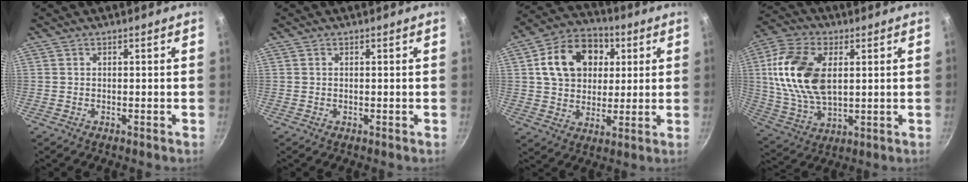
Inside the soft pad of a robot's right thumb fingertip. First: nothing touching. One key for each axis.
{"total": 0.0}
{"total": 16.2, "fx": 4.4, "fy": 12.3, "fz": 9.6, "tx": -0.133, "ty": 0.013, "tz": 0.065}
{"total": 17.8, "fx": 3.2, "fy": 10.7, "fz": 13.8, "tx": -0.254, "ty": -0.003, "tz": 0.063}